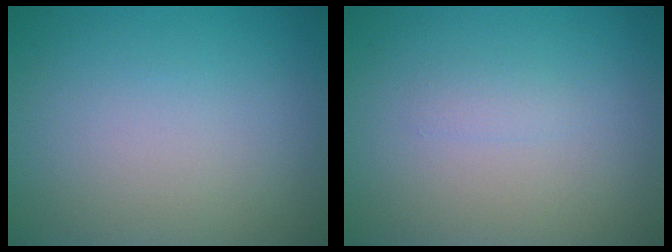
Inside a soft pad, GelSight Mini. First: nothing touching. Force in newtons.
{"total": 0.8, "press": 0.8, "slide": 0.0}